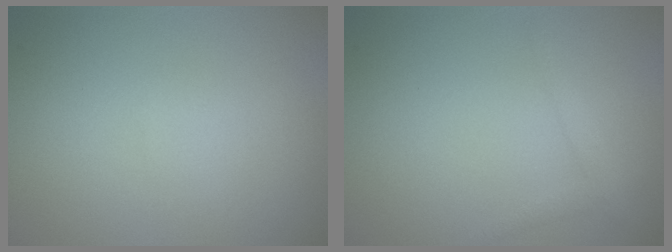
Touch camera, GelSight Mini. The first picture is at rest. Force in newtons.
{"total": 1.2, "press": 1.2, "slide": 0.1}